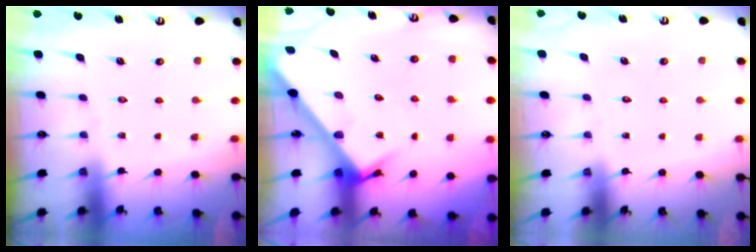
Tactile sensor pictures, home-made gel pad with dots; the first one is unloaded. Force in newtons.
{"total": 4.6, "press": 4.6, "slide": 0.3}
{"total": 1.5, "press": 1.5, "slide": 0.1}